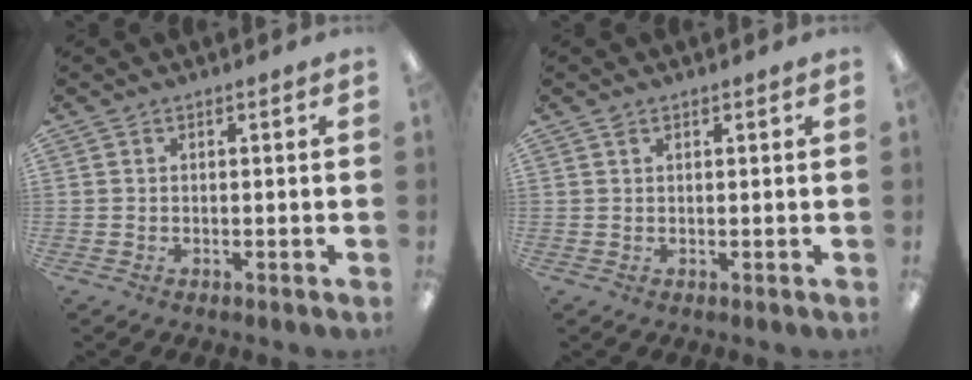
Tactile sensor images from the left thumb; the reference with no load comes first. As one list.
[{"total": 0.9, "force": [0.7, 0.4, 0.4], "torque": [-0.010, 0.000, 0.012]}]